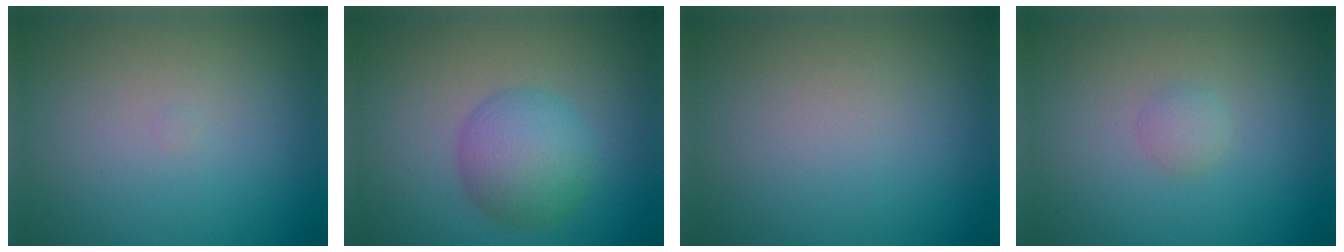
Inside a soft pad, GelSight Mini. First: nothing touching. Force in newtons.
{"total": 4.6, "press": 4.6, "slide": 0.1}
{"total": 0.0}
{"total": 1.0, "press": 1.0, "slide": 0.1}